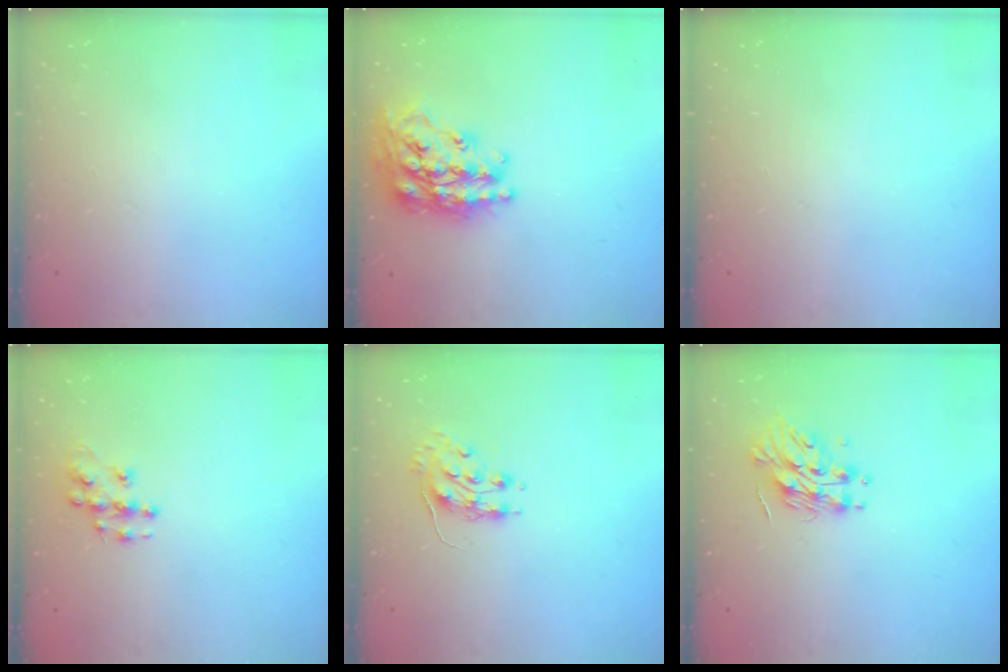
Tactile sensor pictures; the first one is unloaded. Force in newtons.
{"total": 25.1, "press": 25.0, "slide": 2.0}
{"total": 0.0}
{"total": 8.6, "press": 8.6, "slide": 0.7}
{"total": 8.6, "press": 8.6, "slide": 0.4}
{"total": 11.5, "press": 11.5, "slide": 0.5}